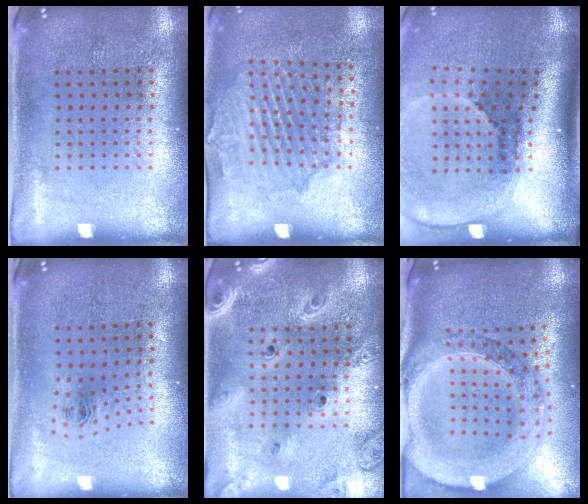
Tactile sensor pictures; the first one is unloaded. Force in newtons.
{"total": 1.6, "press": 1.5, "slide": 0.4}
{"total": 2.5, "press": 1.7, "slide": 1.8}
{"total": 0.9, "press": 0.3, "slide": 0.8}
{"total": 2.8, "press": 2.3, "slide": 1.5}
{"total": 3.6, "press": 2.9, "slide": 2.1}